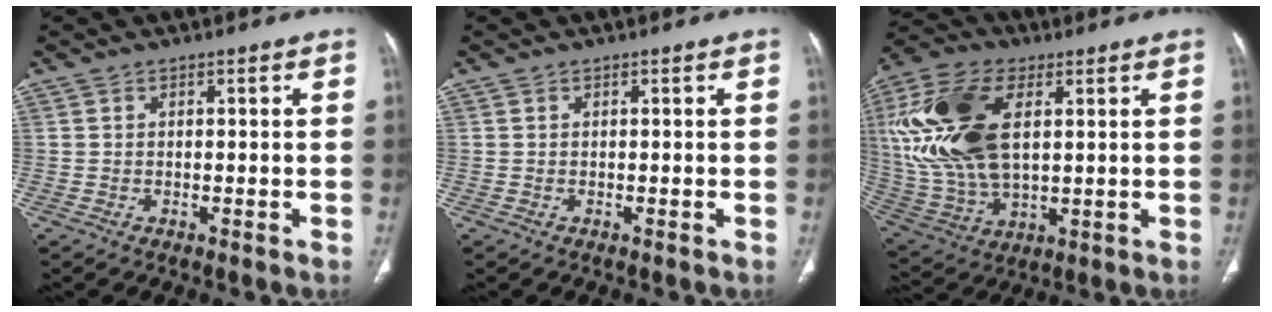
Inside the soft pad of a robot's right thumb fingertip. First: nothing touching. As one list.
[{"total": 0.0}, {"total": 21.5, "force": [4.6, 11.9, 17.3], "torque": [-0.364, -0.005, 0.089]}]